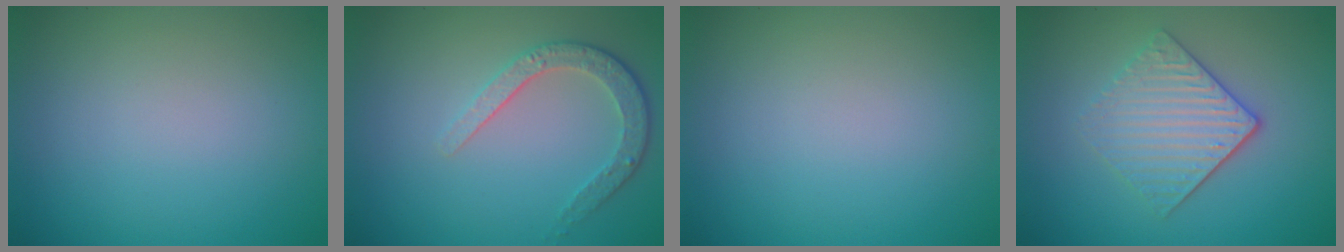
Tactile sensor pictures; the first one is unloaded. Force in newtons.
{"total": 2.9, "press": 2.5, "slide": 1.6}
{"total": 0.0}
{"total": 3.8, "press": 3.2, "slide": 2.1}